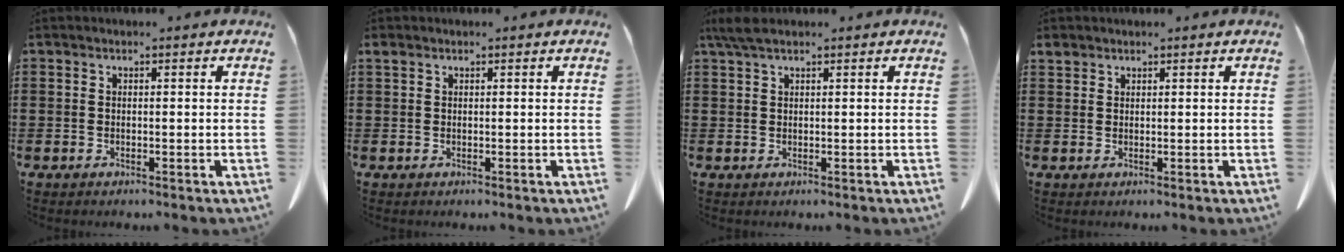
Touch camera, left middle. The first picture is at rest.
{"total": 0.6, "force": [0.4, 0.3, 0.3], "torque": [-0.008, 0.003, 0.007]}
{"total": 2.6, "force": [1.7, 0.6, 1.9], "torque": [-0.041, 0.003, 0.031]}
{"total": 1.3, "force": [1.1, 0.6, 0.3], "torque": [-0.010, 0.002, 0.022]}